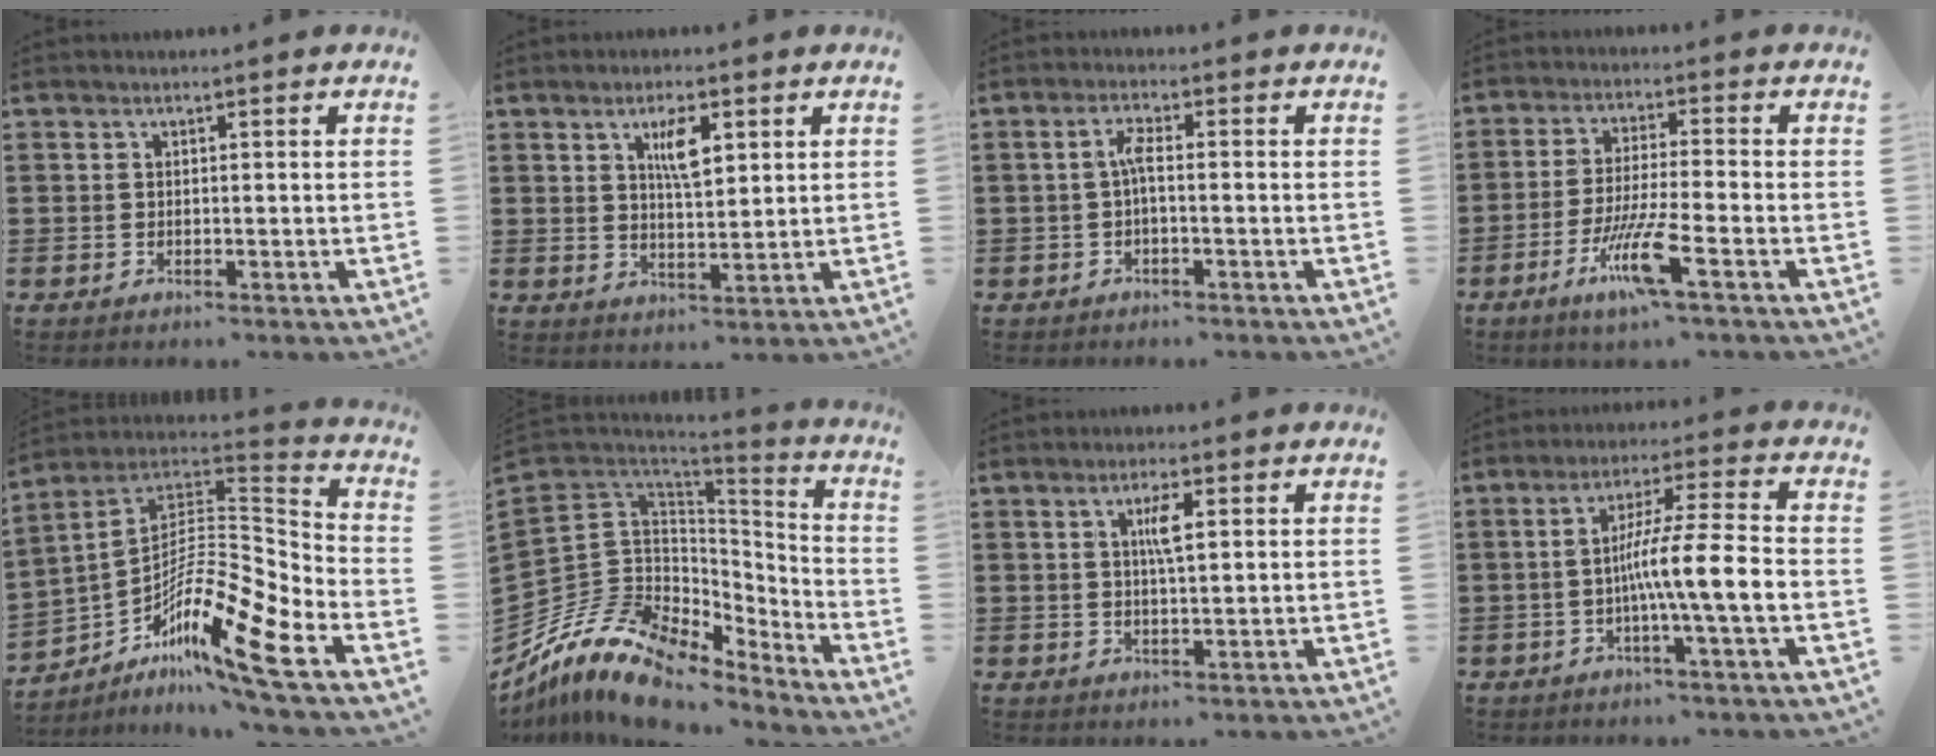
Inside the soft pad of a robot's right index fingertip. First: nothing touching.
{"total": 5.0, "force": [2.2, 1.6, 4.2], "torque": [-0.073, 0.001, 0.032]}
{"total": 2.6, "force": [-0.5, 0.5, 2.5], "torque": [-0.049, 0.003, -0.011]}
{"total": 9.1, "force": [-4.5, 0.9, 7.8], "torque": [-0.163, -0.012, -0.088]}
{"total": 13.8, "force": [-8.5, 2.4, 10.7], "torque": [-0.210, -0.008, -0.169]}
{"total": 13.4, "force": [-8.9, 8.2, 5.7], "torque": [-0.154, 0.010, -0.169]}
{"total": 3.4, "force": [0.9, 0.7, 3.2], "torque": [-0.066, 0.007, 0.011]}
{"total": 9.1, "force": [-1.9, 0.0, 8.9], "torque": [-0.150, -0.002, -0.038]}